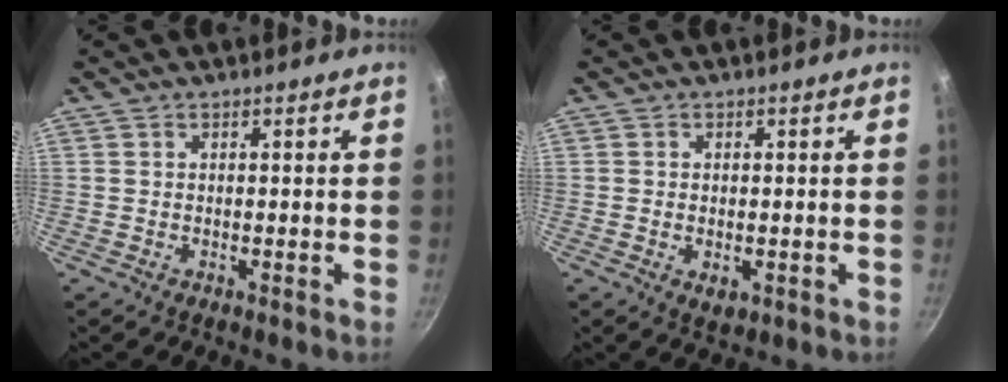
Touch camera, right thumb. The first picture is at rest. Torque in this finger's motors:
{"motor_torque": [-0.14, 0.22, -0.47, 0.03, -0.01]}